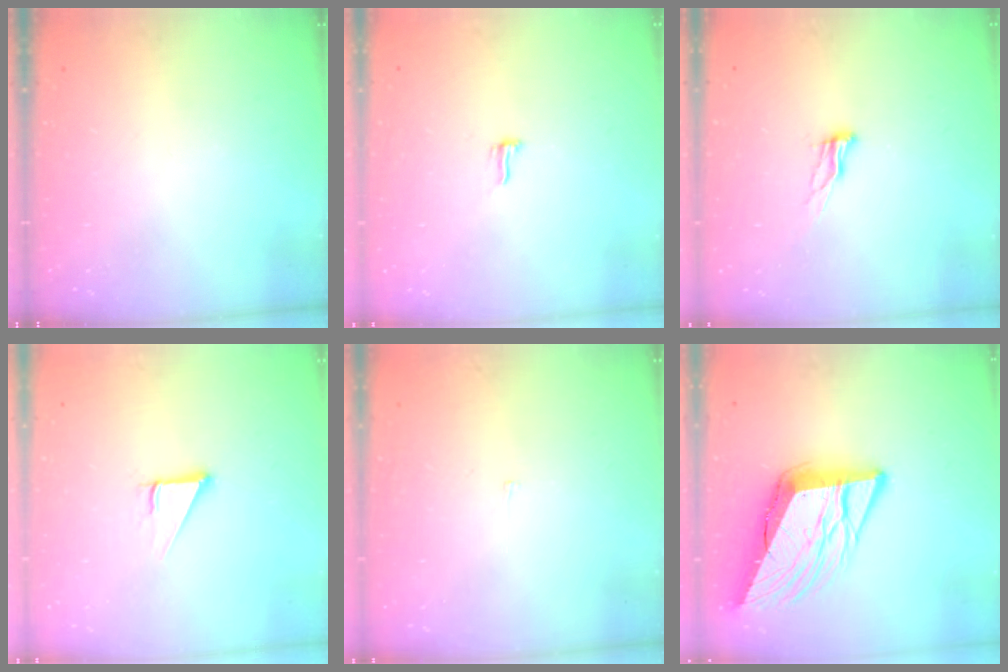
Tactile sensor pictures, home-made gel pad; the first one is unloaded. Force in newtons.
{"total": 5.1, "press": 4.7, "slide": 2.0}
{"total": 7.9, "press": 7.6, "slide": 2.2}
{"total": 3.0, "press": 3.0, "slide": 0.2}
{"total": 1.9, "press": 1.9, "slide": 0.1}
{"total": 15.9, "press": 15.6, "slide": 3.0}